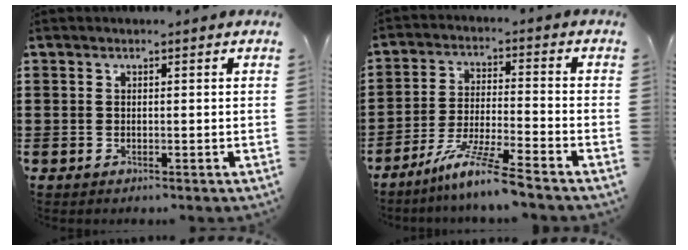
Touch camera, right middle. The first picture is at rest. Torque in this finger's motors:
{"motor_torque": [1.30, -0.84, 0.18, 0.09]}